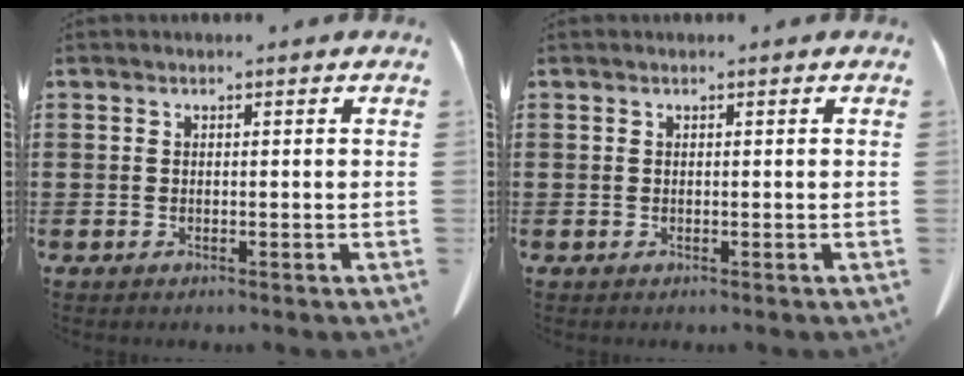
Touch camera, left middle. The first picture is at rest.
{"total": 0.0}